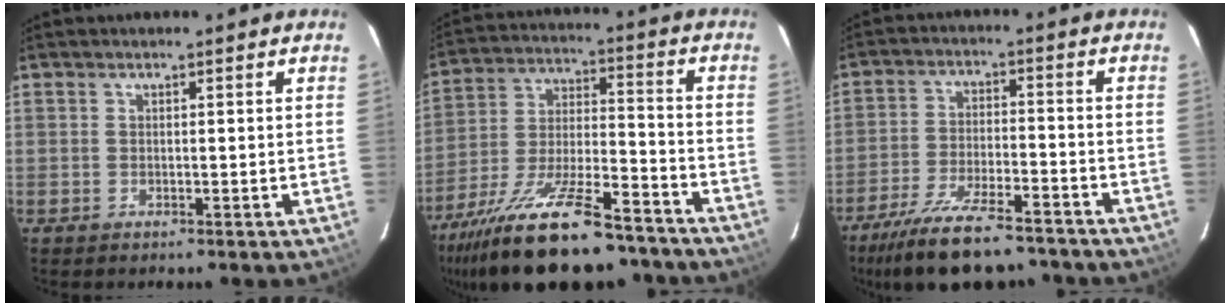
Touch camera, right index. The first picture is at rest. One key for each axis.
{"total": 24.5, "fx": -19.0, "fy": 6.8, "fz": 13.9, "tx": -0.259, "ty": -0.035, "tz": -0.291}
{"total": 18.1, "fx": -15.1, "fy": 4.9, "fz": 8.9, "tx": -0.182, "ty": -0.025, "tz": -0.236}